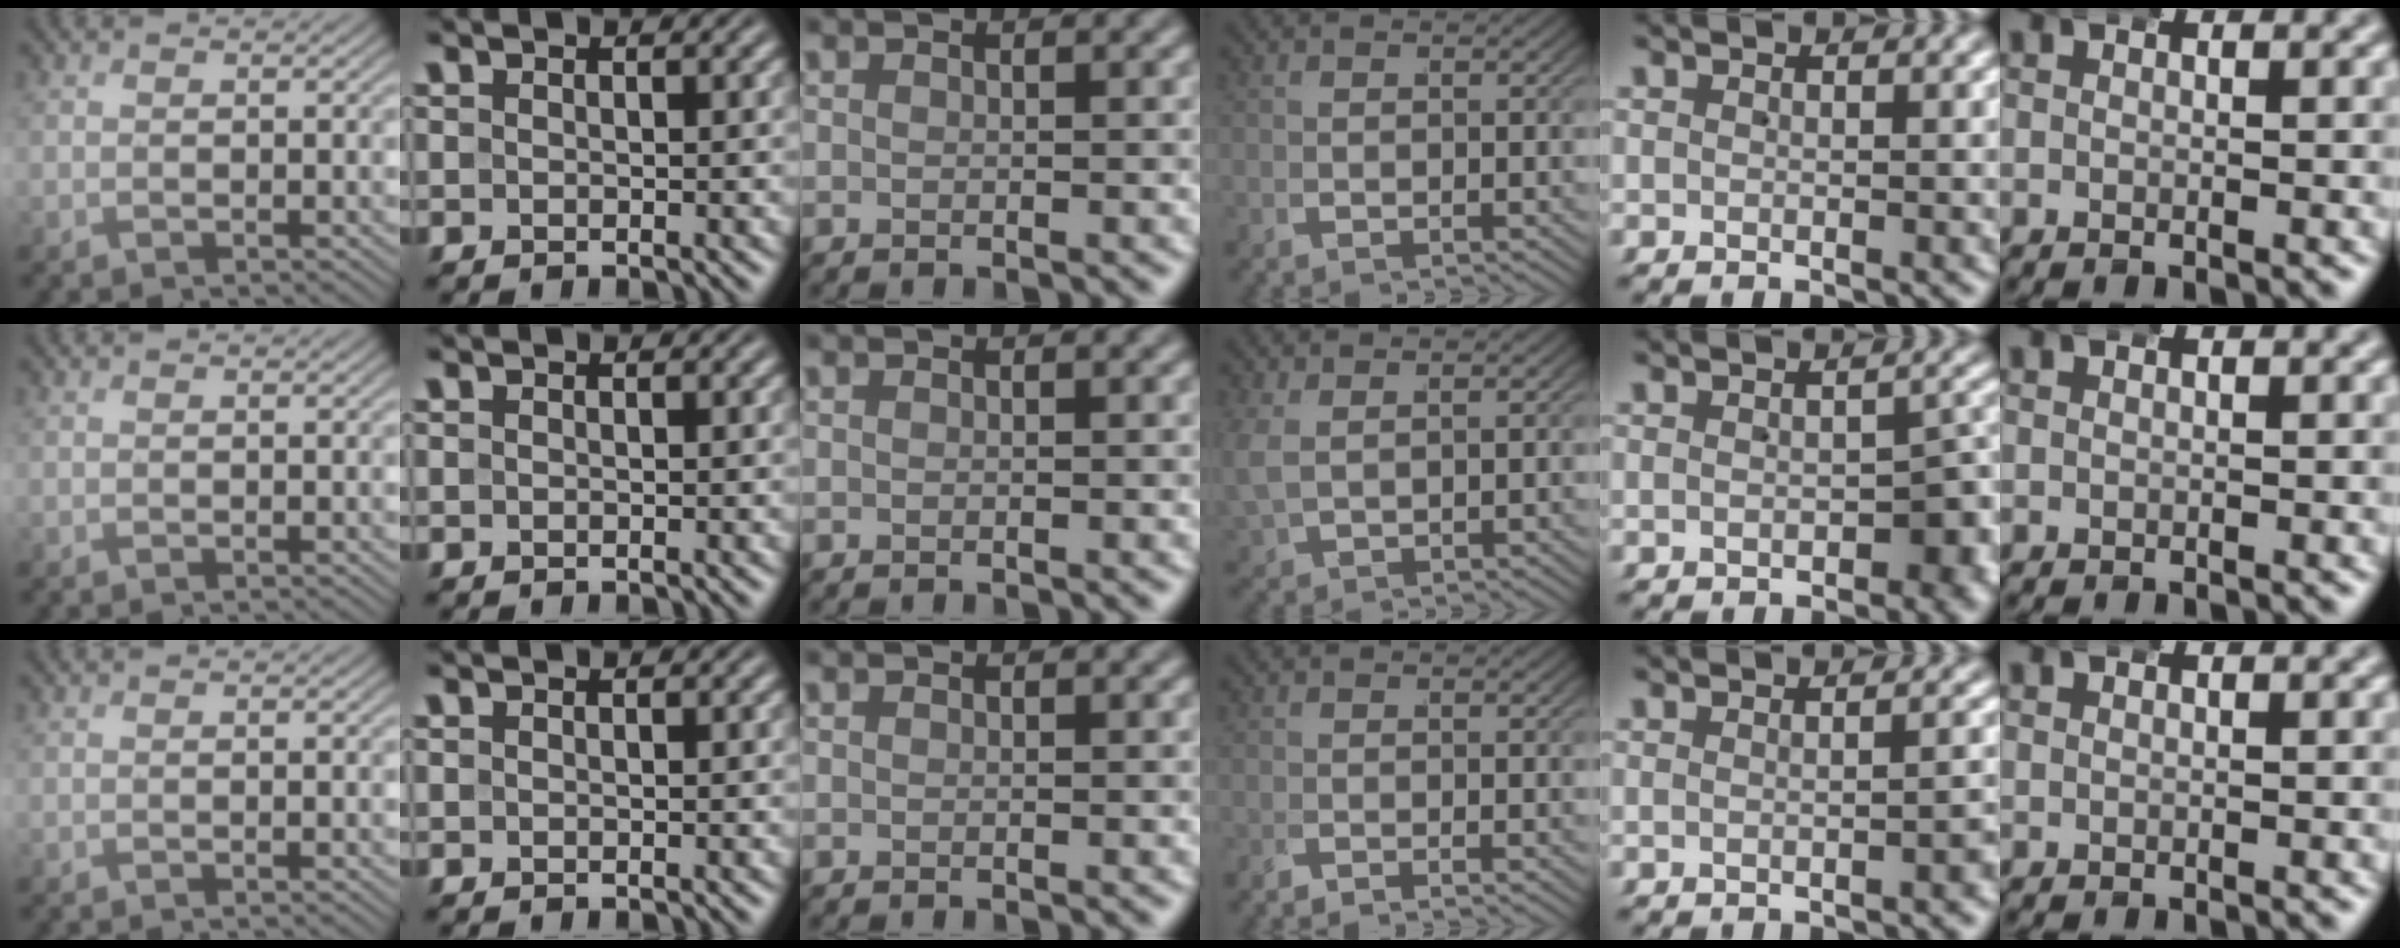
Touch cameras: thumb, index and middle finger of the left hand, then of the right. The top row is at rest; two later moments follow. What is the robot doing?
{"motion": "wrap", "object": "arm wrap"}